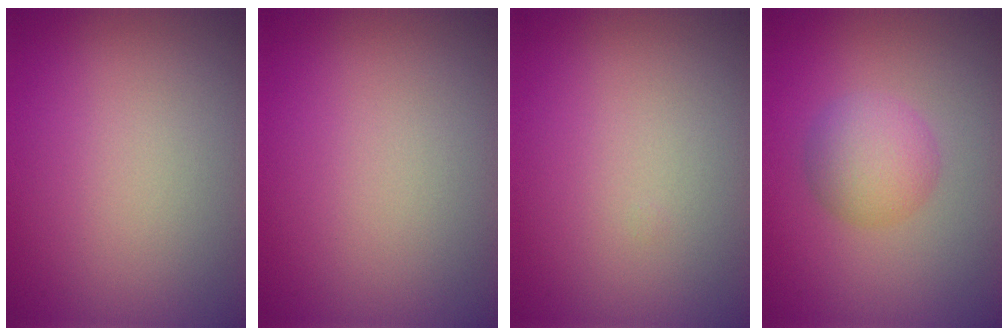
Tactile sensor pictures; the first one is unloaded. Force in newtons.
{"total": 0.0}
{"total": 0.0}
{"total": 3.3, "press": 3.3, "slide": 0.1}